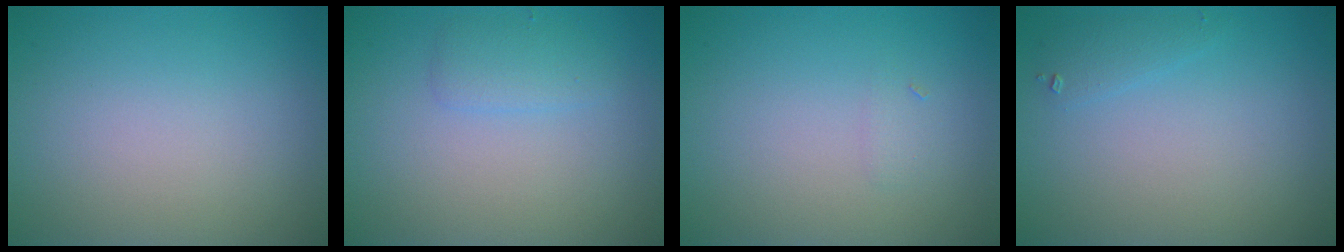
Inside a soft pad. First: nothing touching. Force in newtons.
{"total": 1.6, "press": 1.6, "slide": 0.0}
{"total": 0.6, "press": 0.6, "slide": 0.0}
{"total": 1.1, "press": 1.1, "slide": 0.1}